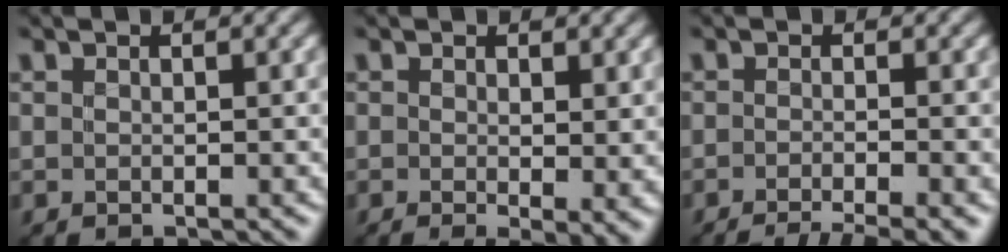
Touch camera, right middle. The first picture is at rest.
{"total": 2.6, "force": [0.3, 0.6, 2.5], "torque": [-0.032, -0.012, 0.008]}
{"total": 5.1, "force": [-2.5, 1.5, 4.2], "torque": [-0.033, -0.009, -0.041]}